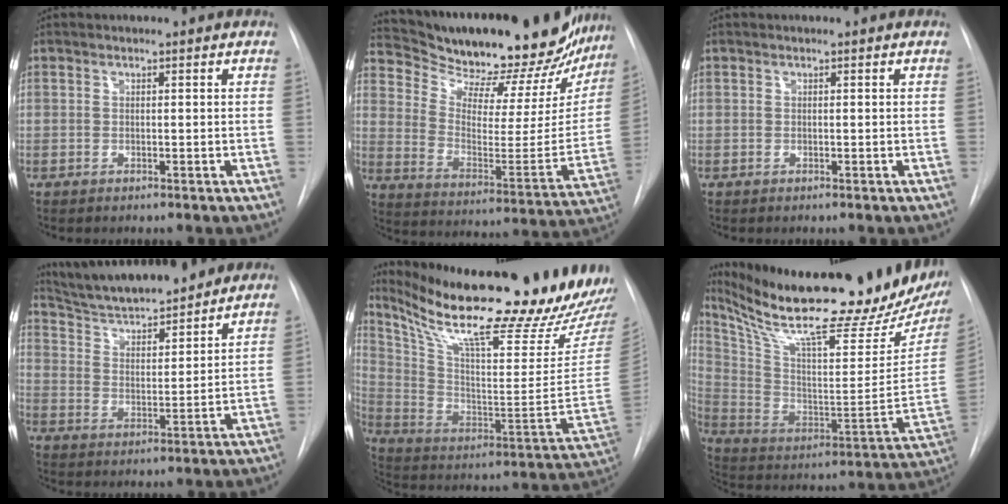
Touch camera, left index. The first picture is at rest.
{"total": 28.3, "force": [25.4, 6.8, 10.4], "torque": [-0.159, -0.062, 0.343]}
{"total": 0.0}
{"total": 16.0, "force": [14.4, 2.6, 6.4], "torque": [-0.103, 0.010, 0.236]}
{"total": 30.9, "force": [25.9, 2.7, 16.7], "torque": [-0.288, -0.085, 0.373]}
{"total": 31.4, "force": [26.2, 3.4, 17.0], "torque": [-0.298, -0.080, 0.379]}